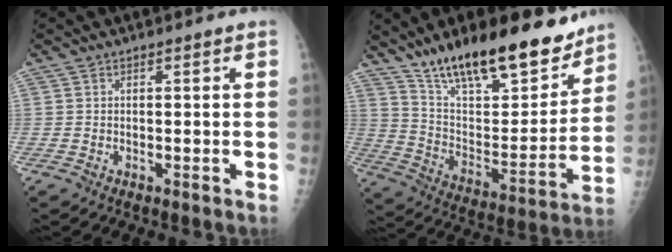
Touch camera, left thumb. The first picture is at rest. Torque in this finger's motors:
{"motor_torque": [0.90, 0.86, 1.40, -1.37, 0.11]}